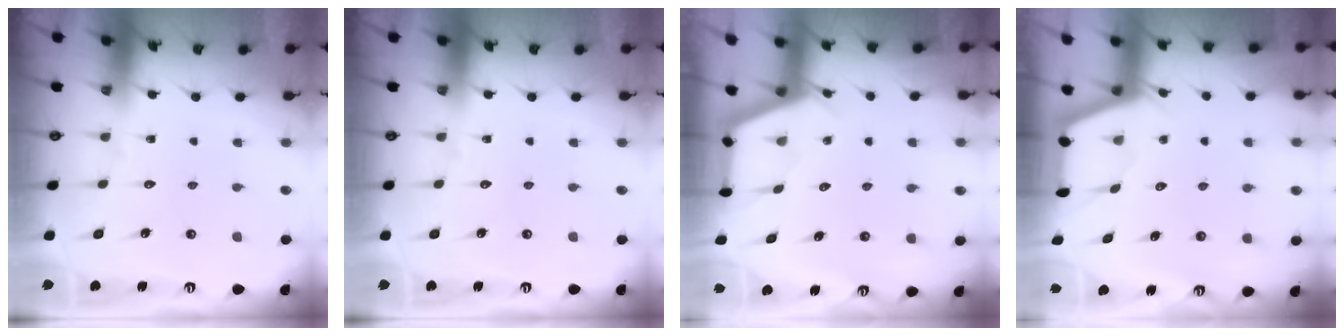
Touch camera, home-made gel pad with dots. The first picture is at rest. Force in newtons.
{"total": 0.0}
{"total": 2.8, "press": 2.8, "slide": 0.3}
{"total": 3.0, "press": 3.0, "slide": 0.1}